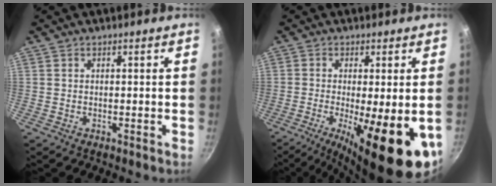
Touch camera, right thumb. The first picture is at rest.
{"total": 17.8, "force": [-5.4, 4.9, 16.2], "torque": [-0.236, -0.016, -0.070]}